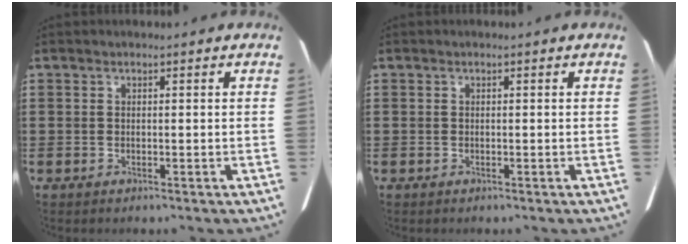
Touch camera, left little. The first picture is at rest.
{"total": 0.0}